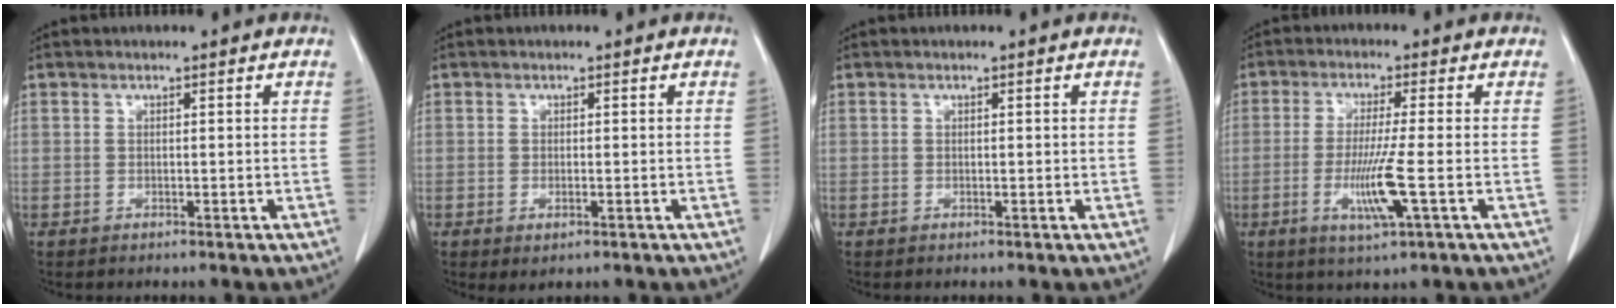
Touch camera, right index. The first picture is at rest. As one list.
[{"total": 1.8, "force": [-0.7, 0.6, 1.5], "torque": [-0.023, -0.004, -0.005]}, {"total": 0.0}, {"total": 7.5, "force": [-2.1, -0.6, 7.2], "torque": [-0.141, -0.021, -0.040]}]